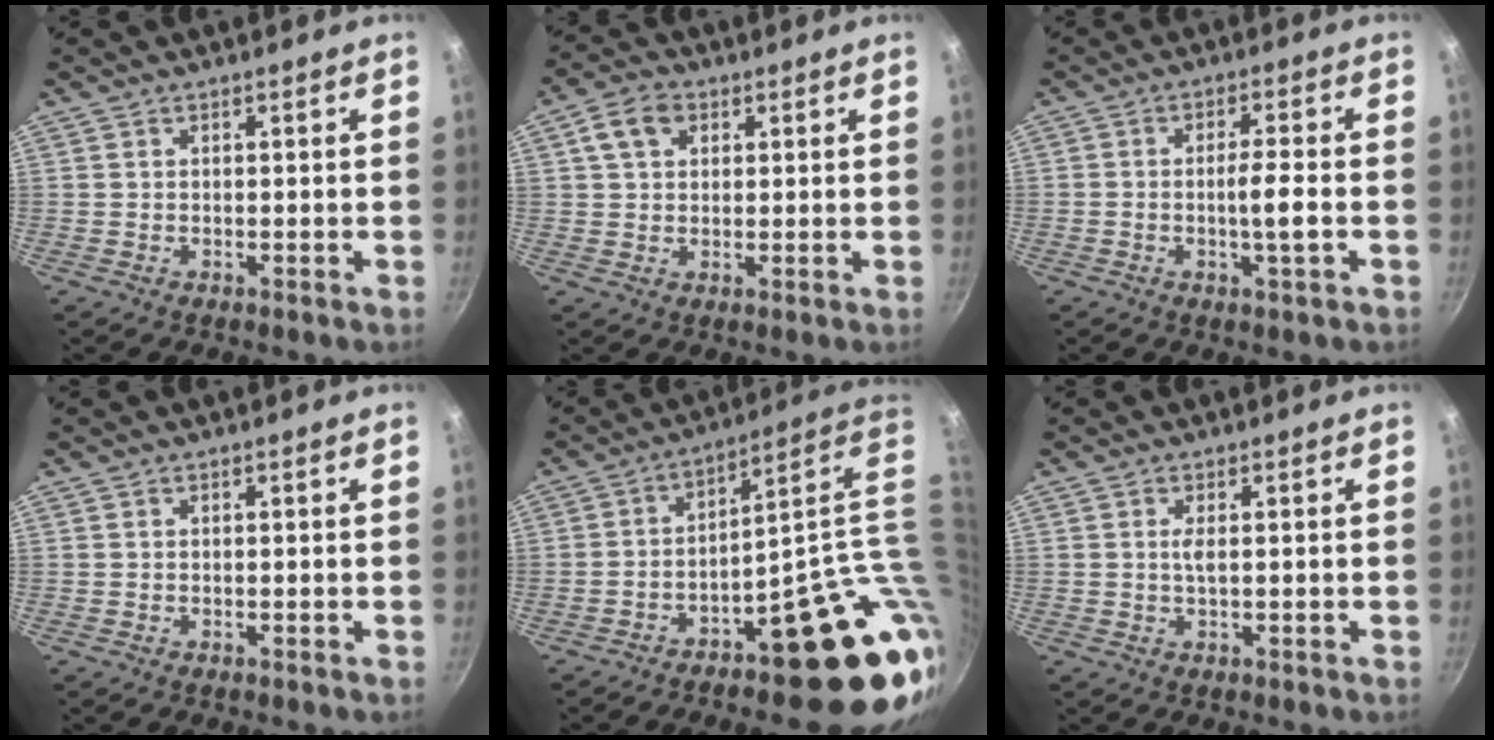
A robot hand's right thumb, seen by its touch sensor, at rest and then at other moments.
{"total": 6.3, "force": [2.3, 4.6, 3.6], "torque": [-0.052, 0.006, 0.035]}
{"total": 5.0, "force": [-1.3, 0.5, 4.8], "torque": [-0.084, 0.012, -0.023]}
{"total": 0.0}
{"total": 20.1, "force": [-2.1, 7.3, 18.6], "torque": [-0.183, 0.011, -0.019]}
{"total": 1.7, "force": [0.3, 0.4, 1.6], "torque": [-0.035, -0.001, 0.007]}